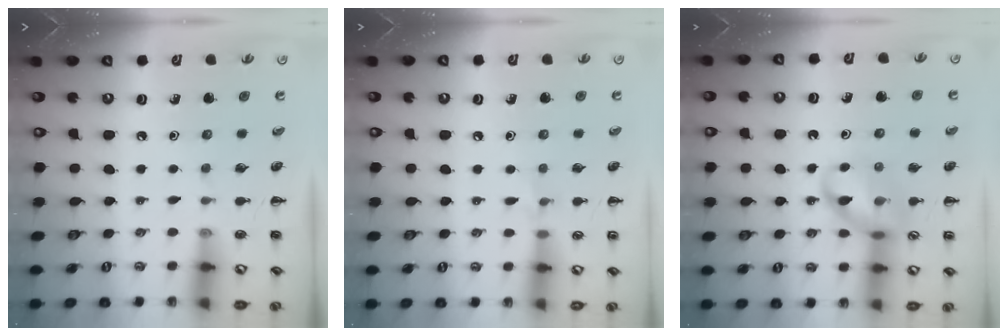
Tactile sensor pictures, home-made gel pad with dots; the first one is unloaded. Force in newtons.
{"total": 4.8, "press": 4.5, "slide": 1.6}
{"total": 11.5, "press": 11.3, "slide": 1.8}